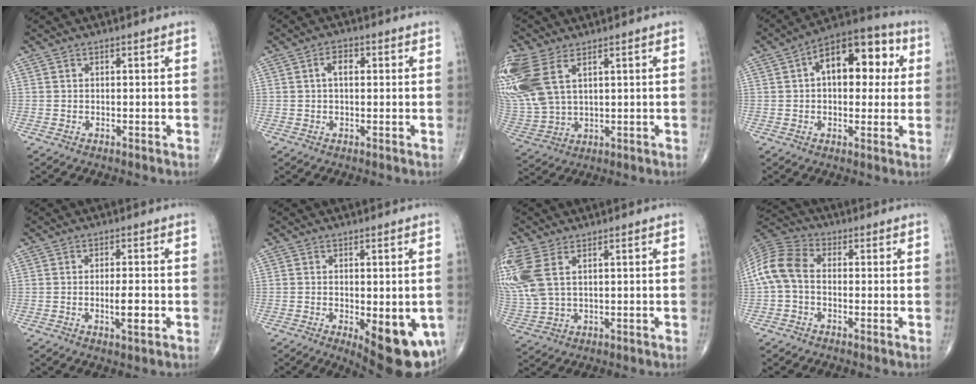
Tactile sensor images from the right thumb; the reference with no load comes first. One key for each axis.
{"total": 3.3, "fx": 0.7, "fy": 1.9, "fz": 2.7, "tx": -0.047, "ty": 0.010, "tz": 0.009}
{"total": 18.4, "fx": 7.5, "fy": 10.7, "fz": 13.0, "tx": -0.345, "ty": 0.003, "tz": 0.159}
{"total": 15.7, "fx": 3.5, "fy": 8.9, "fz": 12.5, "tx": -0.141, "ty": 0.028, "tz": 0.042}
{"total": 4.1, "fx": -1.0, "fy": 1.0, "fz": 3.9, "tx": -0.062, "ty": -0.004, "tz": -0.016}
{"total": 14.3, "fx": -4.6, "fy": 5.6, "fz": 12.3, "tx": -0.122, "ty": -0.013, "tz": -0.046}
{"total": 12.7, "fx": 4.2, "fy": 7.1, "fz": 9.6, "tx": -0.265, "ty": 0.002, "tz": 0.094}
{"total": 9.1, "fx": -0.6, "fy": 6.1, "fz": 6.7, "tx": -0.138, "ty": 0.025, "tz": -0.029}